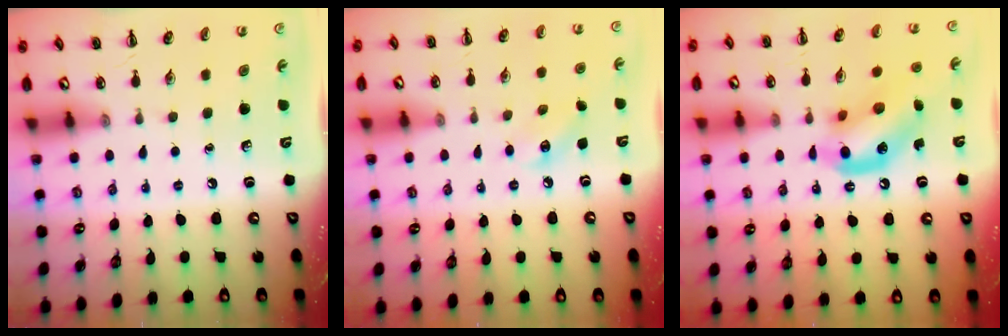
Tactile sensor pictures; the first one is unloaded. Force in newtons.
{"total": 5.4, "press": 5.2, "slide": 1.5}
{"total": 14.5, "press": 14.3, "slide": 2.7}